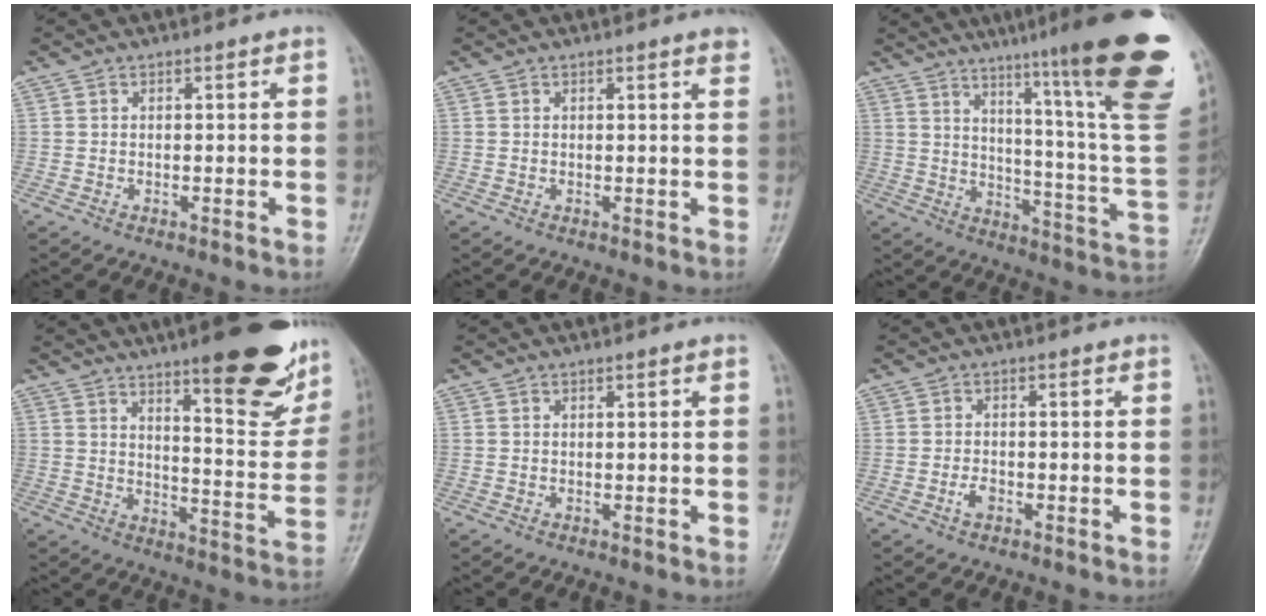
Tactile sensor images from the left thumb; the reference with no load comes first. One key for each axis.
{"total": 1.5, "fx": 1.0, "fy": 0.1, "fz": 1.1, "tx": -0.012, "ty": -0.003, "tz": 0.011}
{"total": 26.9, "fx": 17.2, "fy": 2.1, "fz": 20.6, "tx": -0.255, "ty": -0.091, "tz": 0.239}
{"total": 19.2, "fx": 12.3, "fy": 5.0, "fz": 13.9, "tx": -0.136, "ty": -0.071, "tz": 0.175}
{"total": 0.6, "fx": 0.3, "fy": 0.0, "fz": 0.5, "tx": -0.008, "ty": 0.000, "tz": 0.004}
{"total": 2.0, "fx": -0.9, "fy": 1.2, "fz": 1.3, "tx": -0.025, "ty": 0.004, "tz": -0.020}